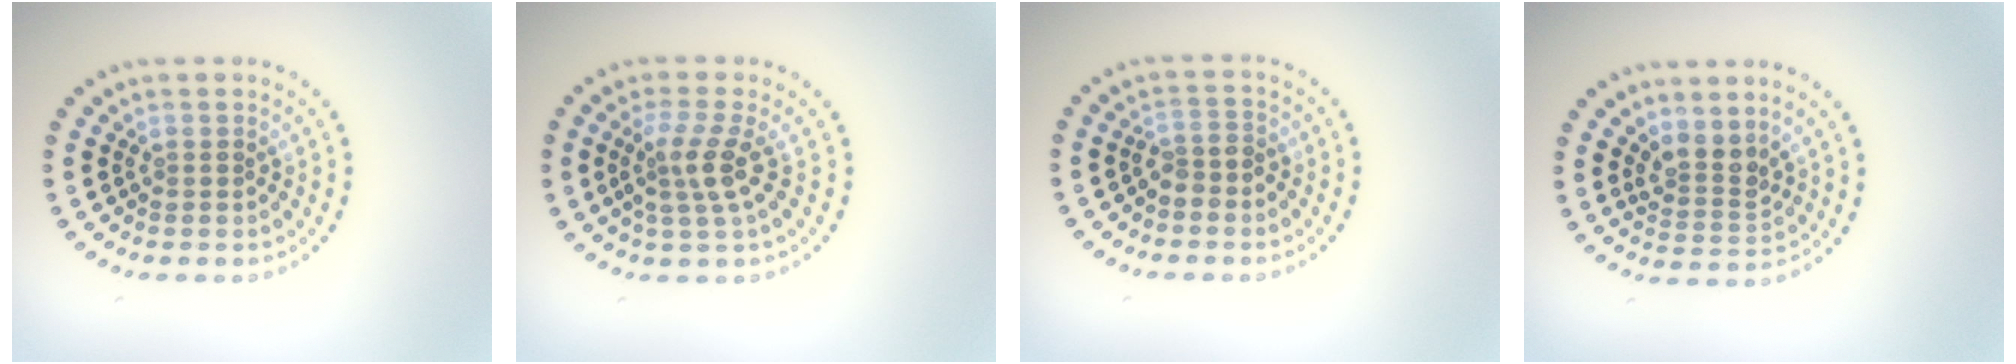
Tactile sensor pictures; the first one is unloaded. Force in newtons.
{"total": 2.9, "press": 2.2, "slide": 1.8}
{"total": 1.5, "press": 1.2, "slide": 0.8}
{"total": 2.6, "press": 2.0, "slide": 1.7}